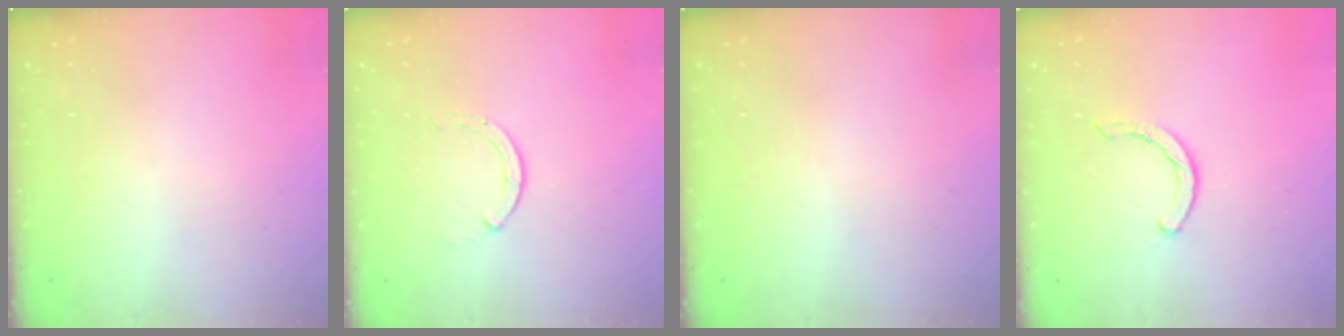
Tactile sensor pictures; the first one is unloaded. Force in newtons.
{"total": 0.0}
{"total": 2.4, "press": 2.4, "slide": 0.2}
{"total": 1.8, "press": 1.8, "slide": 0.4}